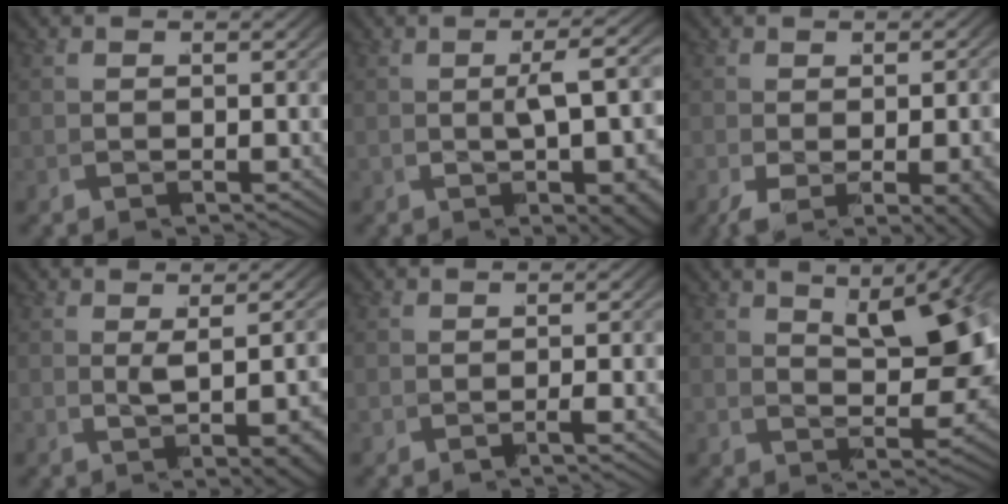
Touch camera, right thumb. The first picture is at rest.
{"total": 5.2, "force": [-0.5, 1.2, 5.0], "torque": [-0.059, 0.012, -0.006]}
{"total": 3.6, "force": [-1.0, 0.5, 3.4], "torque": [-0.041, -0.014, -0.006]}
{"total": 4.7, "force": [0.1, 1.2, 4.6], "torque": [-0.055, 0.007, 0.007]}
{"total": 1.3, "force": [-0.7, -0.3, 1.1], "torque": [-0.011, 0.012, -0.014]}
{"total": 8.7, "force": [2.6, 3.6, 7.5], "torque": [-0.071, 0.003, 0.047]}